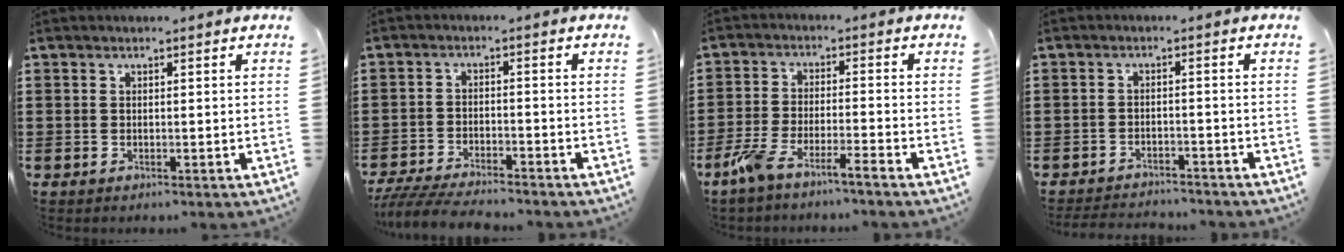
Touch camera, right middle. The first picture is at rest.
{"total": 4.4, "force": [-4.3, -0.1, 1.2], "torque": [-0.027, -0.006, -0.087]}
{"total": 5.4, "force": [-4.6, -0.2, 2.8], "torque": [-0.082, -0.021, -0.095]}
{"total": 2.3, "force": [-2.3, -0.2, -0.1], "torque": [0.000, -0.001, -0.050]}